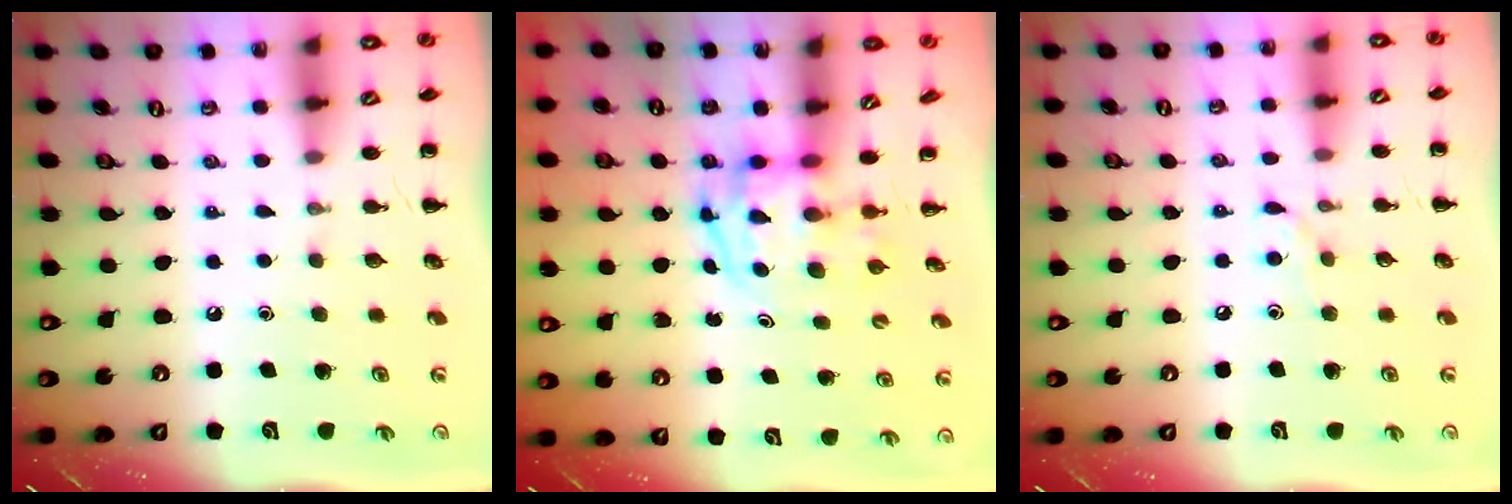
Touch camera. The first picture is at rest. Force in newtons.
{"total": 3.7, "press": 3.7, "slide": 0.6}
{"total": 4.9, "press": 4.5, "slide": 1.8}